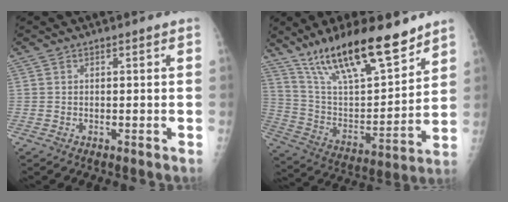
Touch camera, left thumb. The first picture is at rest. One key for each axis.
{"total": 22.4, "fx": 16.2, "fy": 6.3, "fz": 14.1, "tx": -0.213, "ty": -0.070, "tz": 0.292}